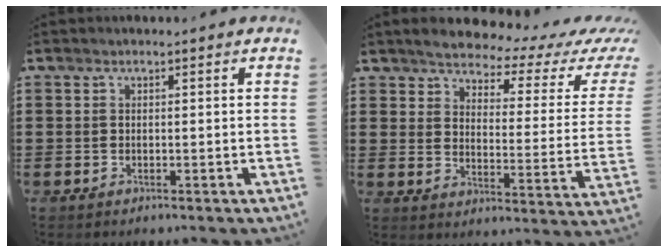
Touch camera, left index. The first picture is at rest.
{"total": 3.7, "force": [3.4, 0.5, 1.3], "torque": [-0.041, -0.030, 0.050]}